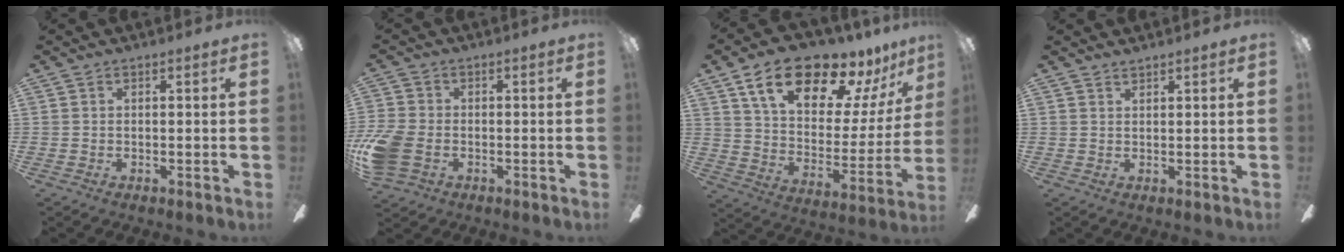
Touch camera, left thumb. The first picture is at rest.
{"total": 9.0, "force": [-2.4, 6.6, 5.7], "torque": [-0.135, 0.011, -0.042]}
{"total": 20.3, "force": [14.8, 8.3, 11.1], "torque": [-0.191, -0.090, 0.257]}
{"total": 1.2, "force": [1.2, 0.2, -0.1], "torque": [0.002, -0.002, 0.023]}